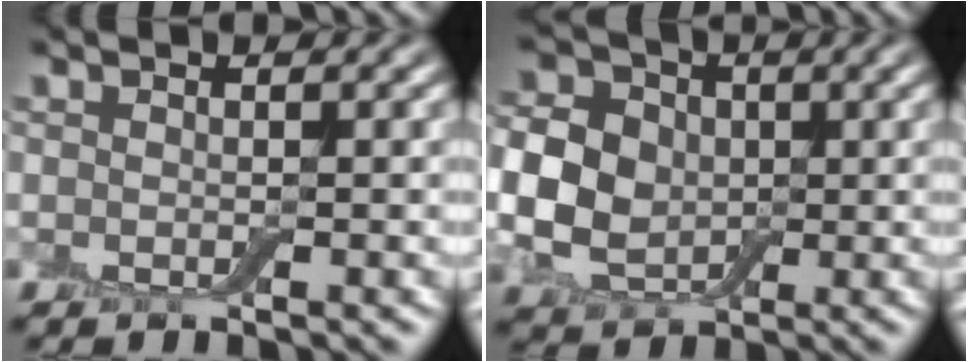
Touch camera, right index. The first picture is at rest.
{"total": 7.1, "force": [0.1, 5.8, 4.1], "torque": [-0.096, 0.006, -0.005]}